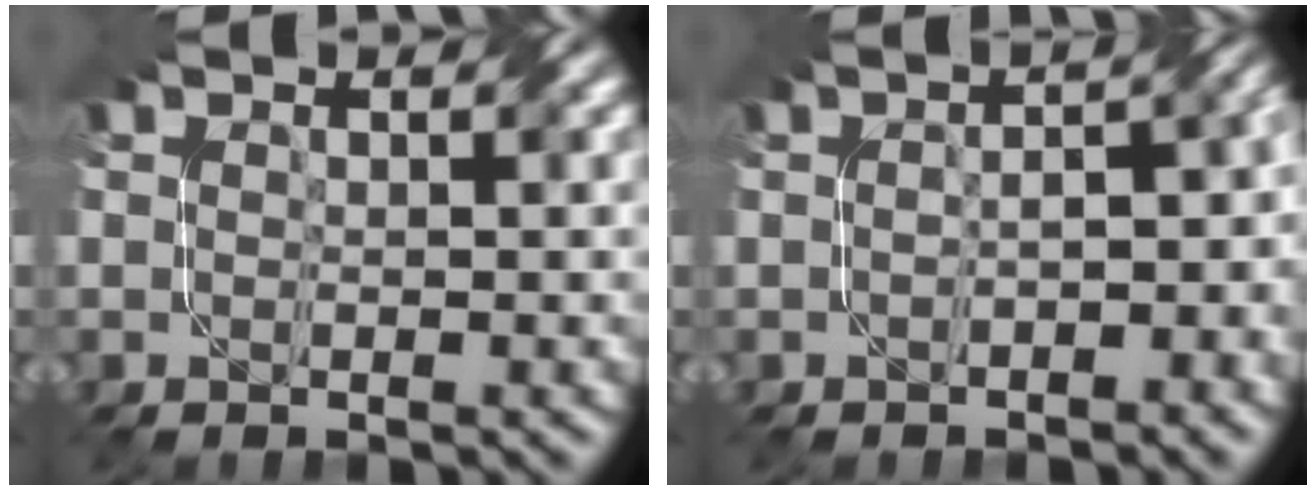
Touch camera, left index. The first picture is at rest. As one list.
[{"total": 5.4, "force": [-1.4, 2.8, 4.4], "torque": [-0.037, 0.001, -0.012]}]